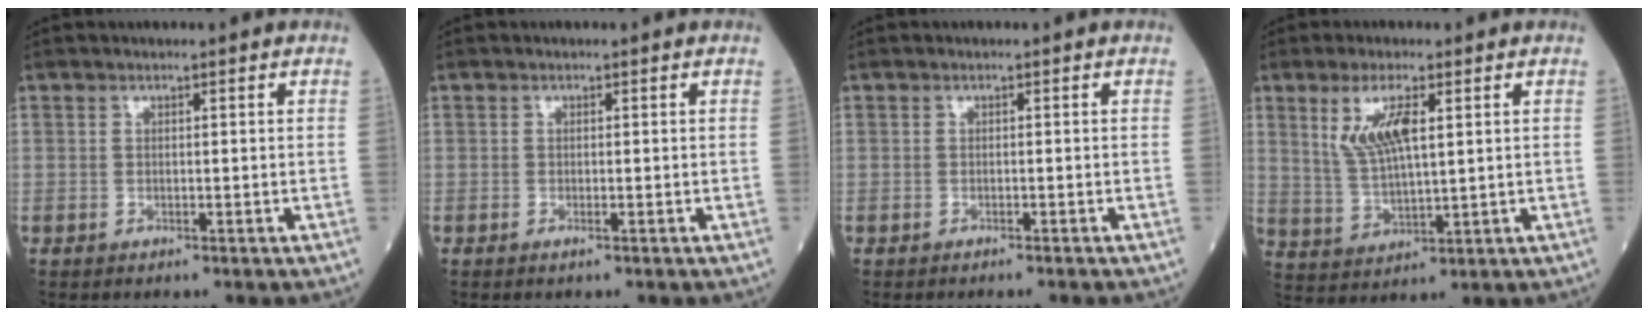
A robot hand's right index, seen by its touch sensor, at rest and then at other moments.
{"total": 0.5, "force": [-0.2, 0.0, 0.5], "torque": [-0.010, -0.001, -0.001]}
{"total": 1.5, "force": [-1.3, -0.1, 0.7], "torque": [-0.011, 0.001, -0.014]}
{"total": 7.4, "force": [2.9, 1.7, 6.6], "torque": [-0.139, 0.002, 0.065]}